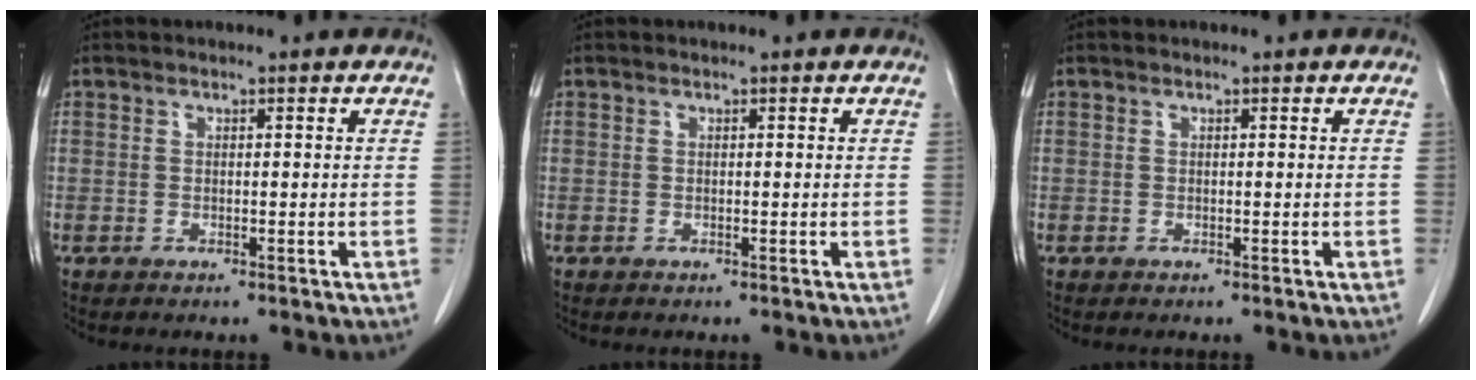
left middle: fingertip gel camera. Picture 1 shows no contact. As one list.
[{"total": 0.0}, {"total": 0.0}]